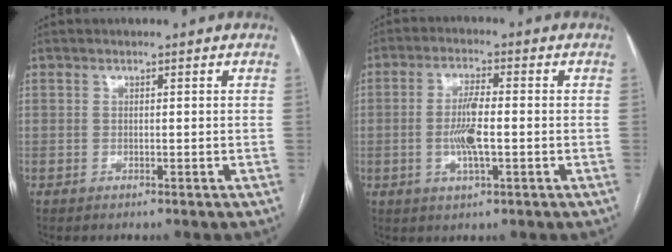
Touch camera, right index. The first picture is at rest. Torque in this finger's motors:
{"motor_torque": [1.12, -0.08, 0.55, 0.15]}